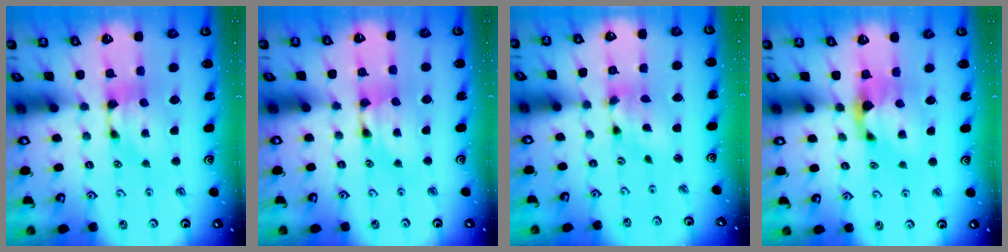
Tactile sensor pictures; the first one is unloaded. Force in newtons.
{"total": 1.8, "press": 1.8, "slide": 0.2}
{"total": 3.4, "press": 2.9, "slide": 1.8}
{"total": 1.8, "press": 1.2, "slide": 1.4}